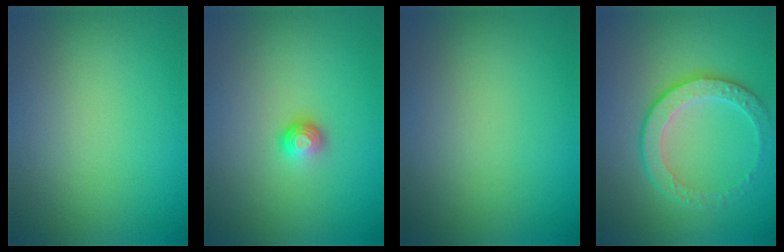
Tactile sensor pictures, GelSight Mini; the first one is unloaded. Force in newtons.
{"total": 1.6, "press": 1.1, "slide": 1.1}
{"total": 0.0}
{"total": 3.8, "press": 3.4, "slide": 1.7}